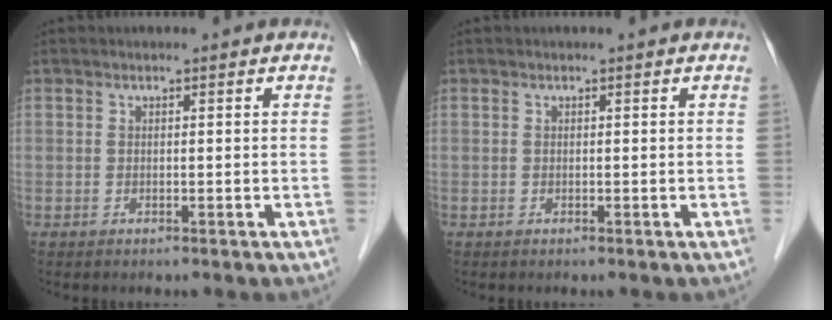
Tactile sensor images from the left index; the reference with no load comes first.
{"total": 0.0}